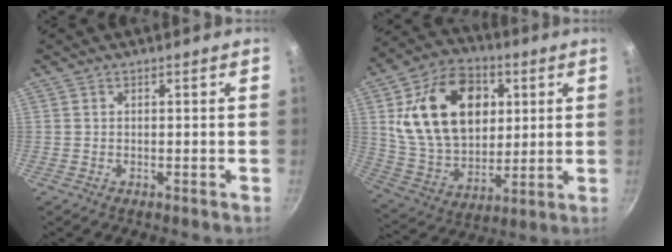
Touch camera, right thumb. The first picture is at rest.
{"total": 23.3, "force": [5.9, 16.2, 15.7], "torque": [-0.236, -0.006, 0.107]}